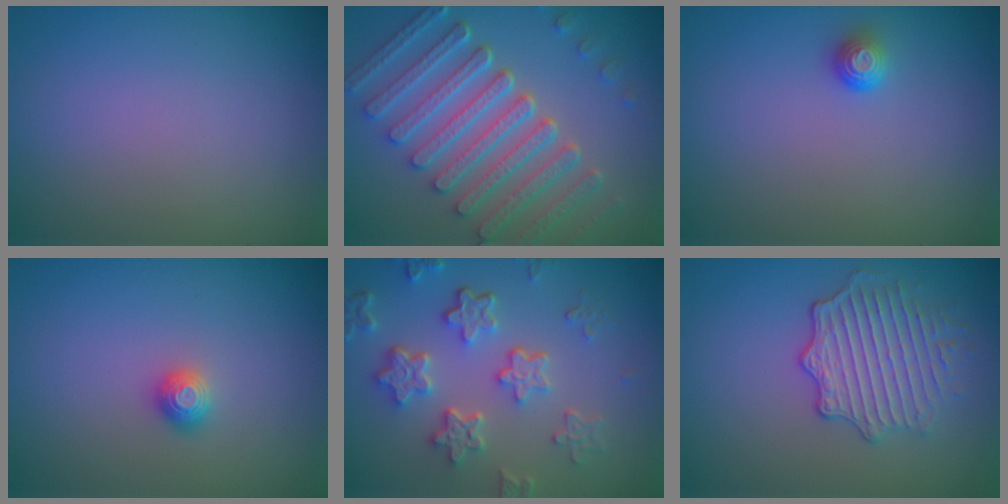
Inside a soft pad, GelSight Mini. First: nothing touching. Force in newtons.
{"total": 7.9, "press": 6.0, "slide": 5.1}
{"total": 1.3, "press": 1.1, "slide": 0.7}
{"total": 1.2, "press": 1.1, "slide": 0.3}
{"total": 5.4, "press": 4.2, "slide": 3.4}
{"total": 4.1, "press": 3.4, "slide": 2.3}